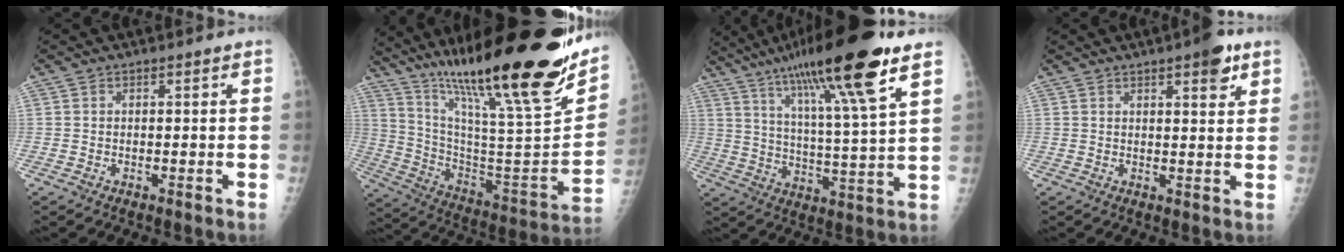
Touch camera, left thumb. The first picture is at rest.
{"total": 35.4, "force": [24.1, 5.6, 25.3], "torque": [-0.375, -0.086, 0.387]}
{"total": 21.1, "force": [13.2, 1.6, 16.4], "torque": [-0.268, -0.040, 0.218]}
{"total": 5.5, "force": [3.3, 1.7, 4.1], "torque": [-0.043, -0.013, 0.038]}